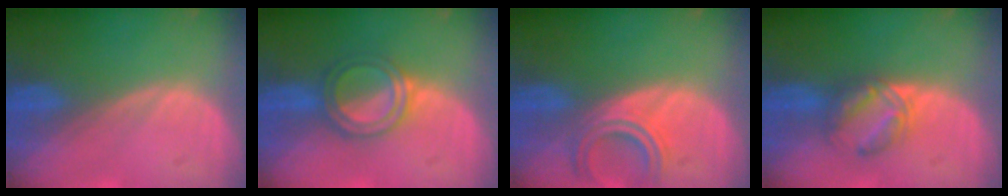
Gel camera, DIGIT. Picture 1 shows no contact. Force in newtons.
{"total": 5.0, "press": 5.0, "slide": 0.7}
{"total": 5.4, "press": 5.0, "slide": 2.0}
{"total": 5.8, "press": 5.4, "slide": 2.2}